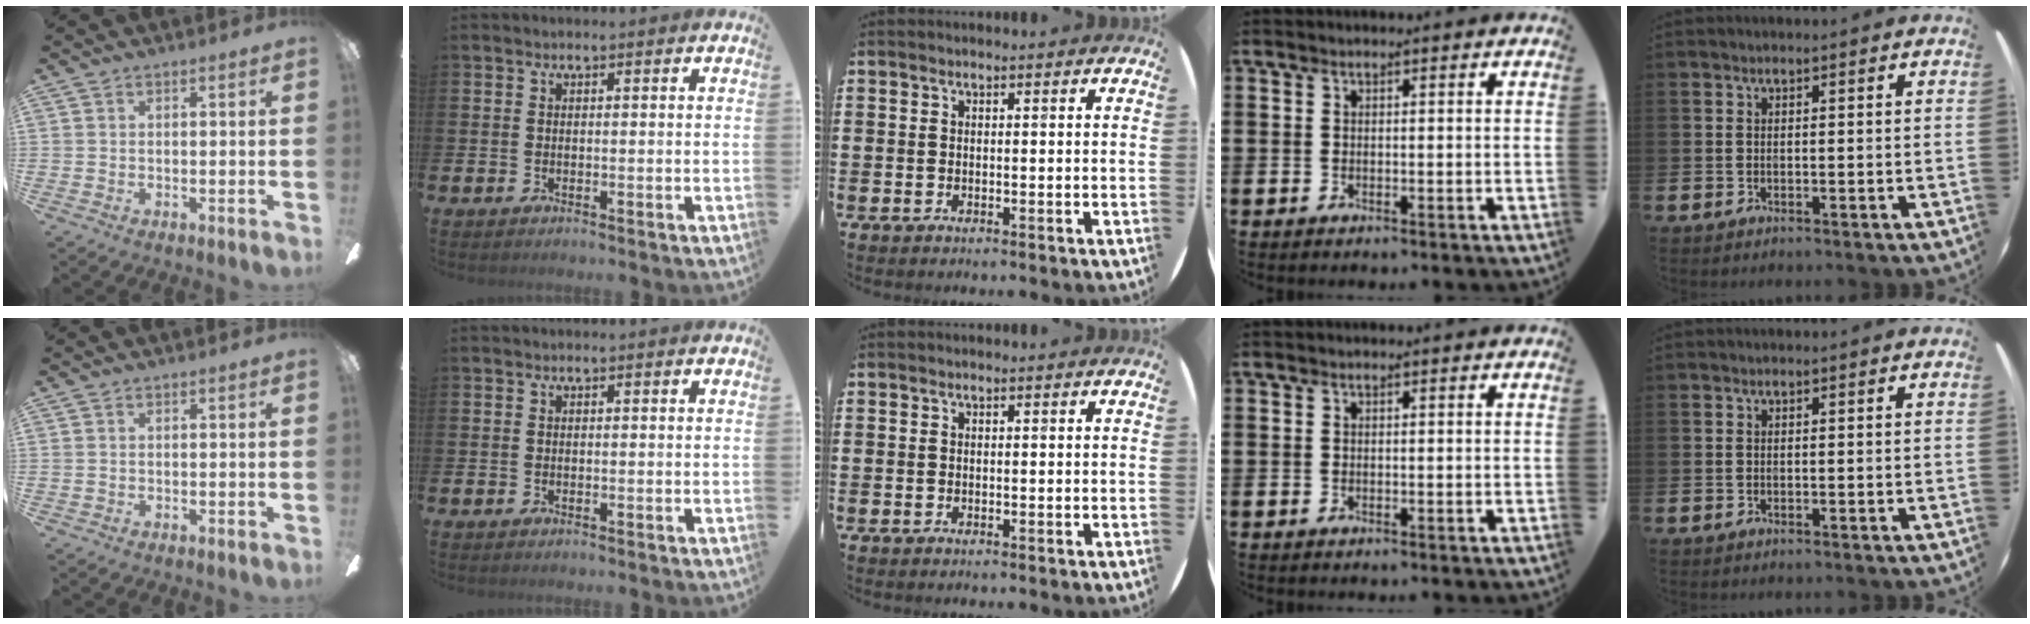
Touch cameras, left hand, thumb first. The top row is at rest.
{}